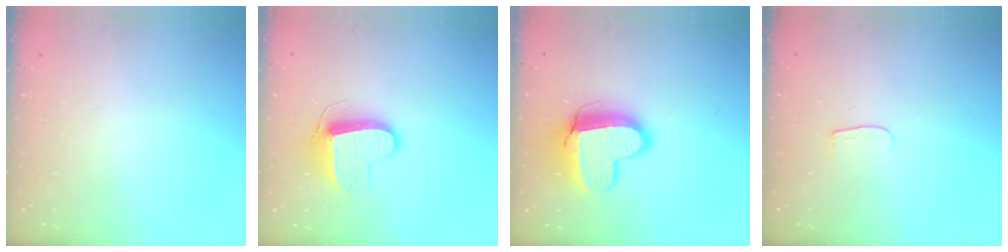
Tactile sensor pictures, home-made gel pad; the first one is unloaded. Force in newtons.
{"total": 9.8, "press": 9.8, "slide": 0.4}
{"total": 13.4, "press": 13.3, "slide": 1.3}
{"total": 4.3, "press": 4.3, "slide": 0.5}